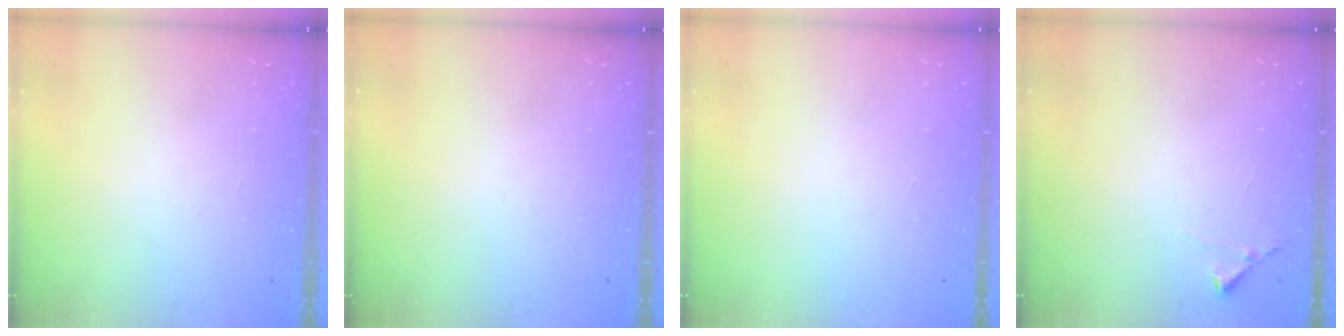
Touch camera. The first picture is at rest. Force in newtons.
{"total": 0.0}
{"total": 1.5, "press": 1.5, "slide": 0.1}
{"total": 5.5, "press": 5.5, "slide": 0.4}